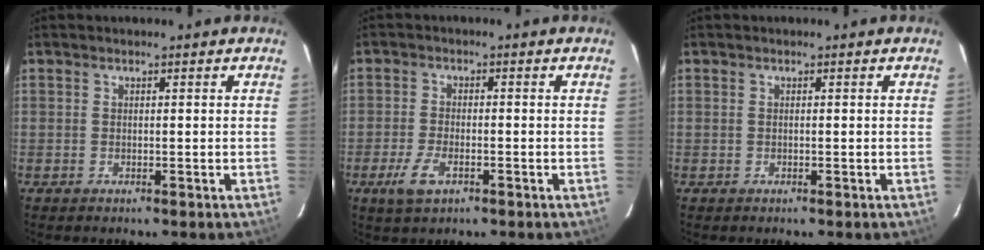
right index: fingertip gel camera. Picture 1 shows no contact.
{"total": 5.2, "force": [-2.7, 2.3, 3.8], "torque": [-0.095, -0.007, -0.050]}
{"total": 0.0}